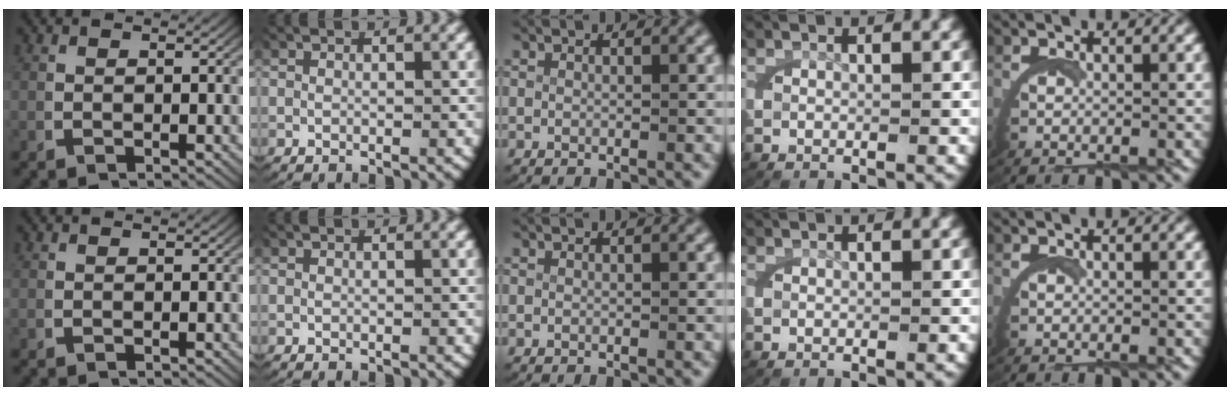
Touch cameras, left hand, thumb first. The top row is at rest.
{}